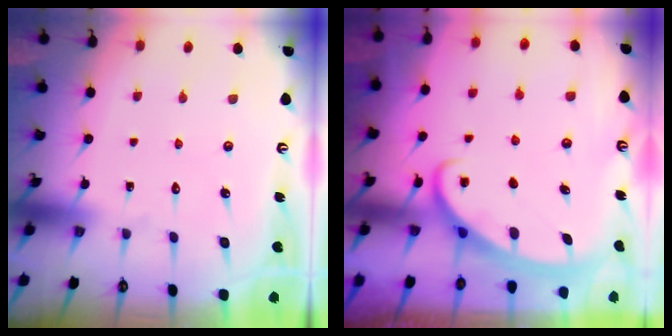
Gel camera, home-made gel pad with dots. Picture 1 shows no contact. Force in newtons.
{"total": 2.6, "press": 2.6, "slide": 0.4}